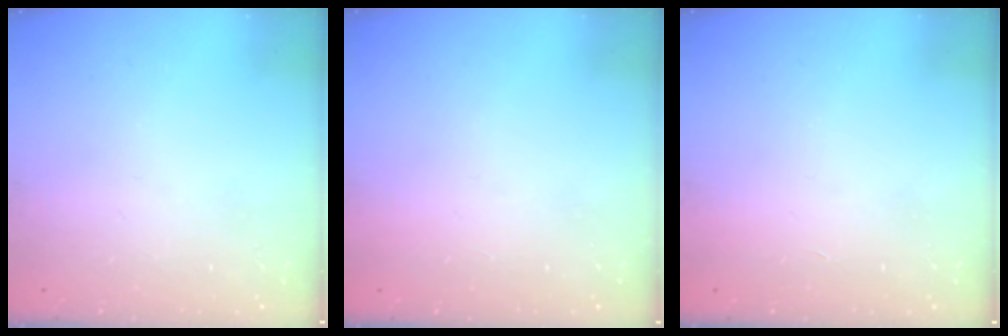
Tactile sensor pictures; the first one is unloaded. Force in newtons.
{"total": 1.5, "press": 1.5, "slide": 0.1}
{"total": 1.6, "press": 1.6, "slide": 0.1}